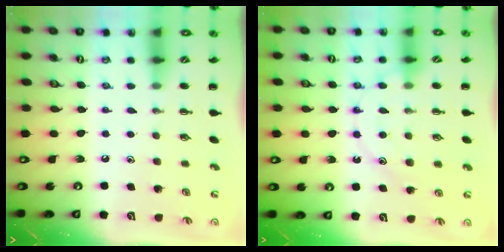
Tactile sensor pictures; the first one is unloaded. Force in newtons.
{"total": 12.4, "press": 12.4, "slide": 1.3}